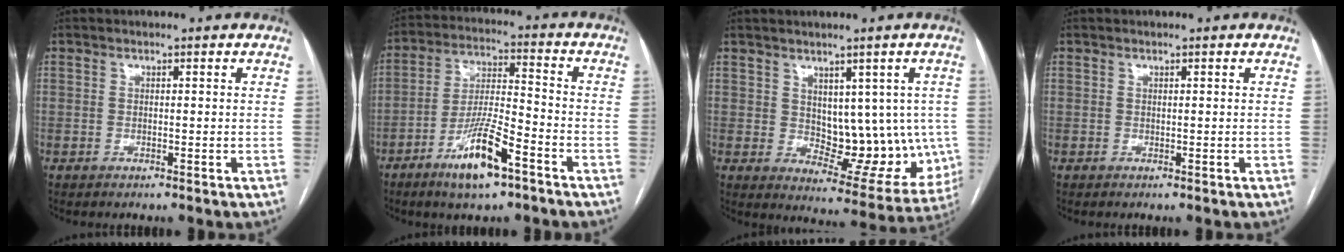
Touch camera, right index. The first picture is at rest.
{"total": 11.3, "force": [-6.5, 1.8, 9.0], "torque": [-0.172, -0.011, -0.117]}
{"total": 11.8, "force": [1.2, 6.9, 9.5], "torque": [-0.099, 0.010, 0.041]}
{"total": 0.0}